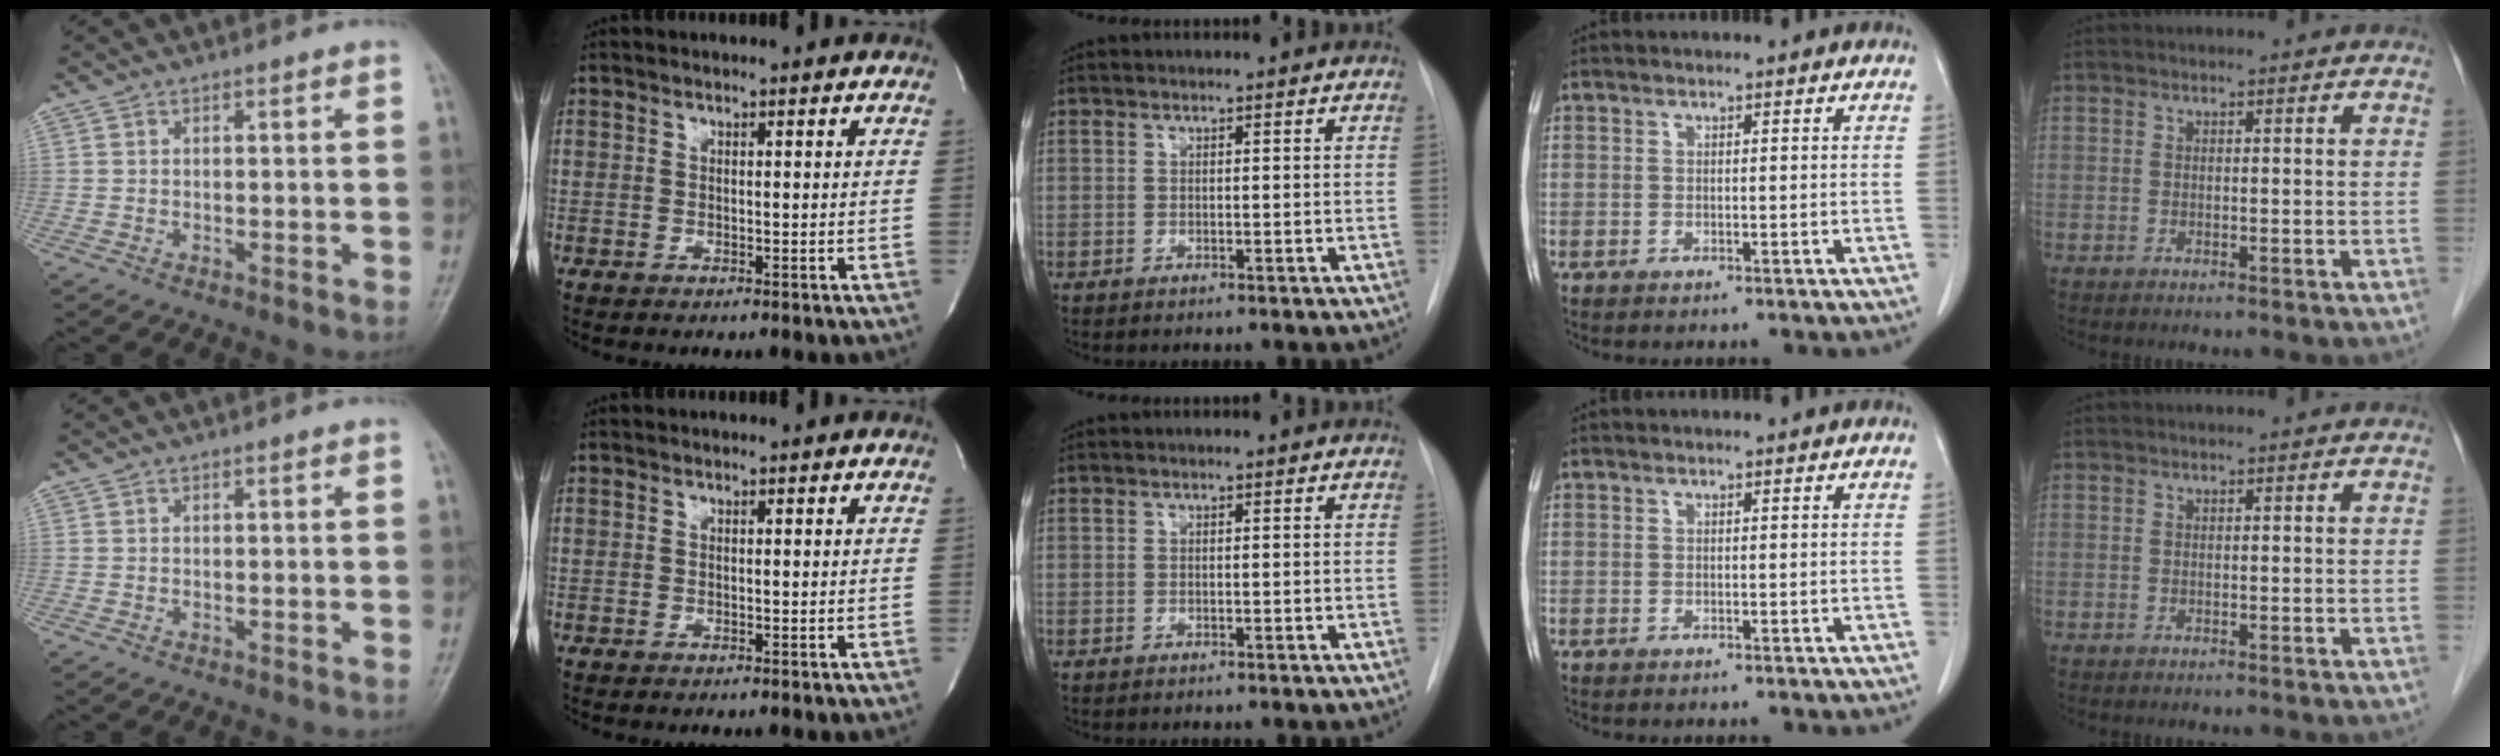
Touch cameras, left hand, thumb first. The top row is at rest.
{}